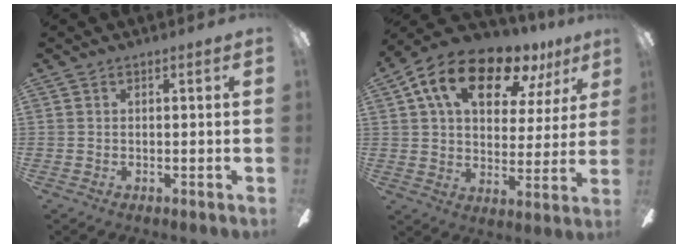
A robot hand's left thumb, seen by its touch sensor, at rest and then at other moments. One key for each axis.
{"total": 17.8, "fx": 10.7, "fy": 9.2, "fz": 10.9, "tx": -0.188, "ty": -0.043, "tz": 0.184}